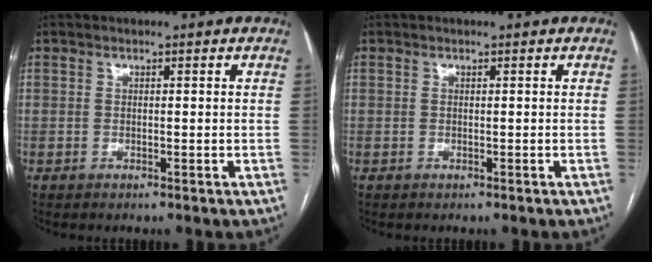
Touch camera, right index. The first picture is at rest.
{"total": 0.0}